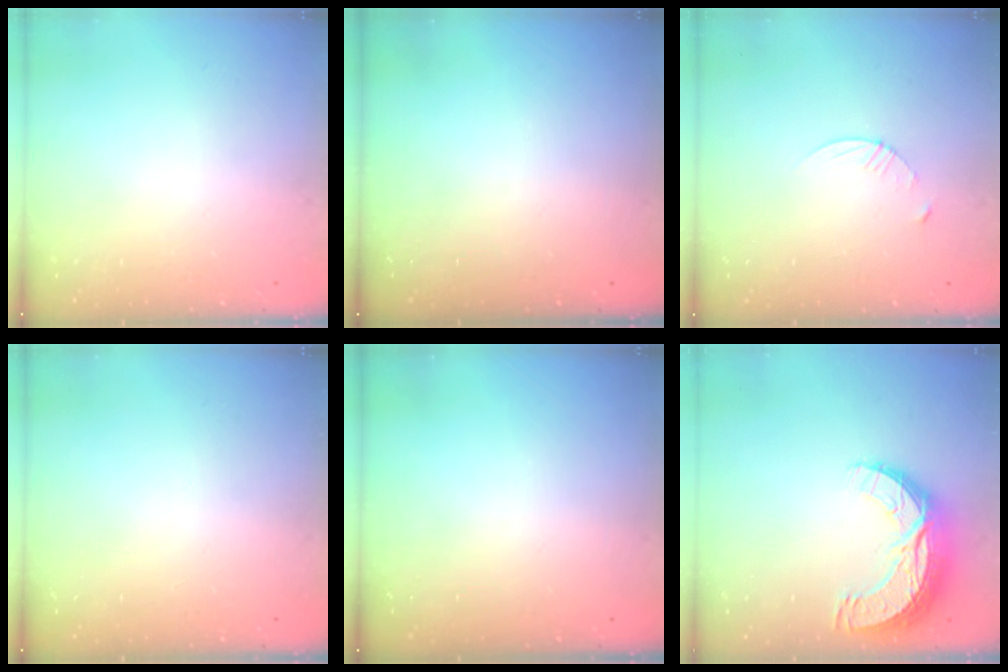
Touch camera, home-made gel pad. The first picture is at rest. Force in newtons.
{"total": 0.0}
{"total": 3.8, "press": 3.8, "slide": 0.5}
{"total": 0.0}
{"total": 0.0}
{"total": 12.7, "press": 12.6, "slide": 0.9}